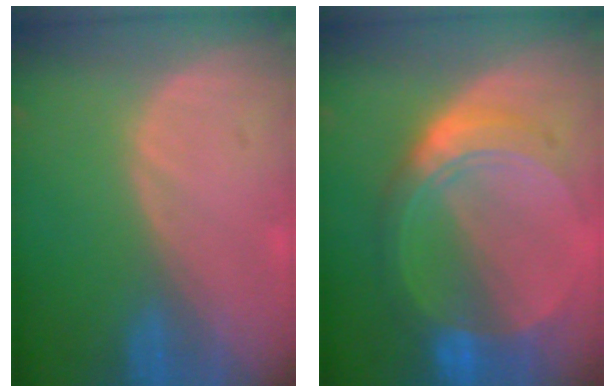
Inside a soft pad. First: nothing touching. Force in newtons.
{"total": 8.7, "press": 8.7, "slide": 0.6}